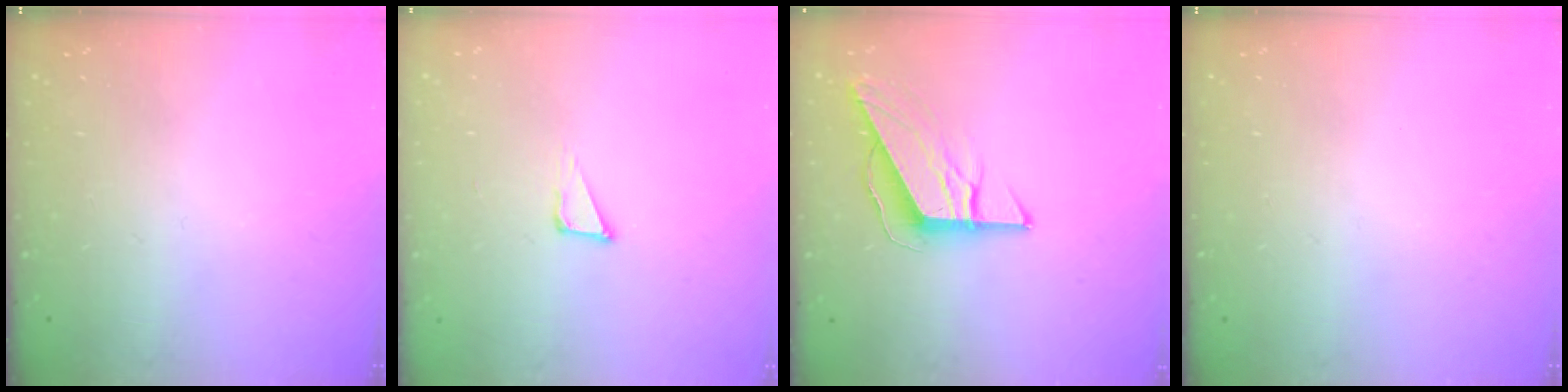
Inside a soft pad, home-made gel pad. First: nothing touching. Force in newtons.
{"total": 3.4, "press": 3.3, "slide": 0.9}
{"total": 9.2, "press": 9.2, "slide": 0.6}
{"total": 0.0}